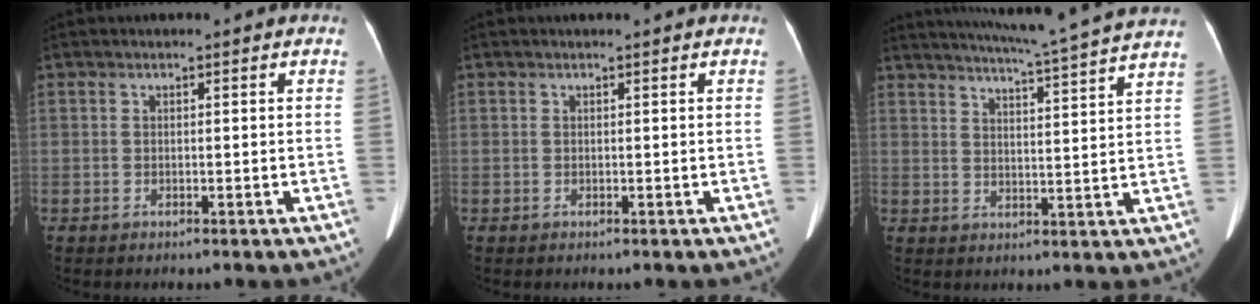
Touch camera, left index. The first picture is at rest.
{"total": 0.0}
{"total": 16.8, "force": [15.3, -1.6, 6.6], "torque": [-0.120, -0.025, 0.193]}